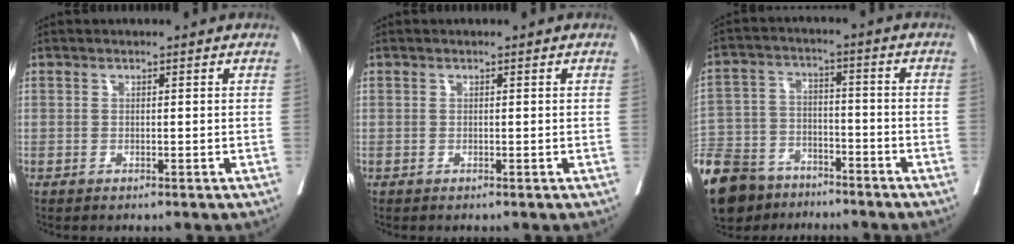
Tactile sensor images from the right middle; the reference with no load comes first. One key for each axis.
{"total": 0.0}
{"total": 19.5, "fx": -14.9, "fy": 9.5, "fz": 8.2, "tx": -0.224, "ty": -0.014, "tz": -0.250}